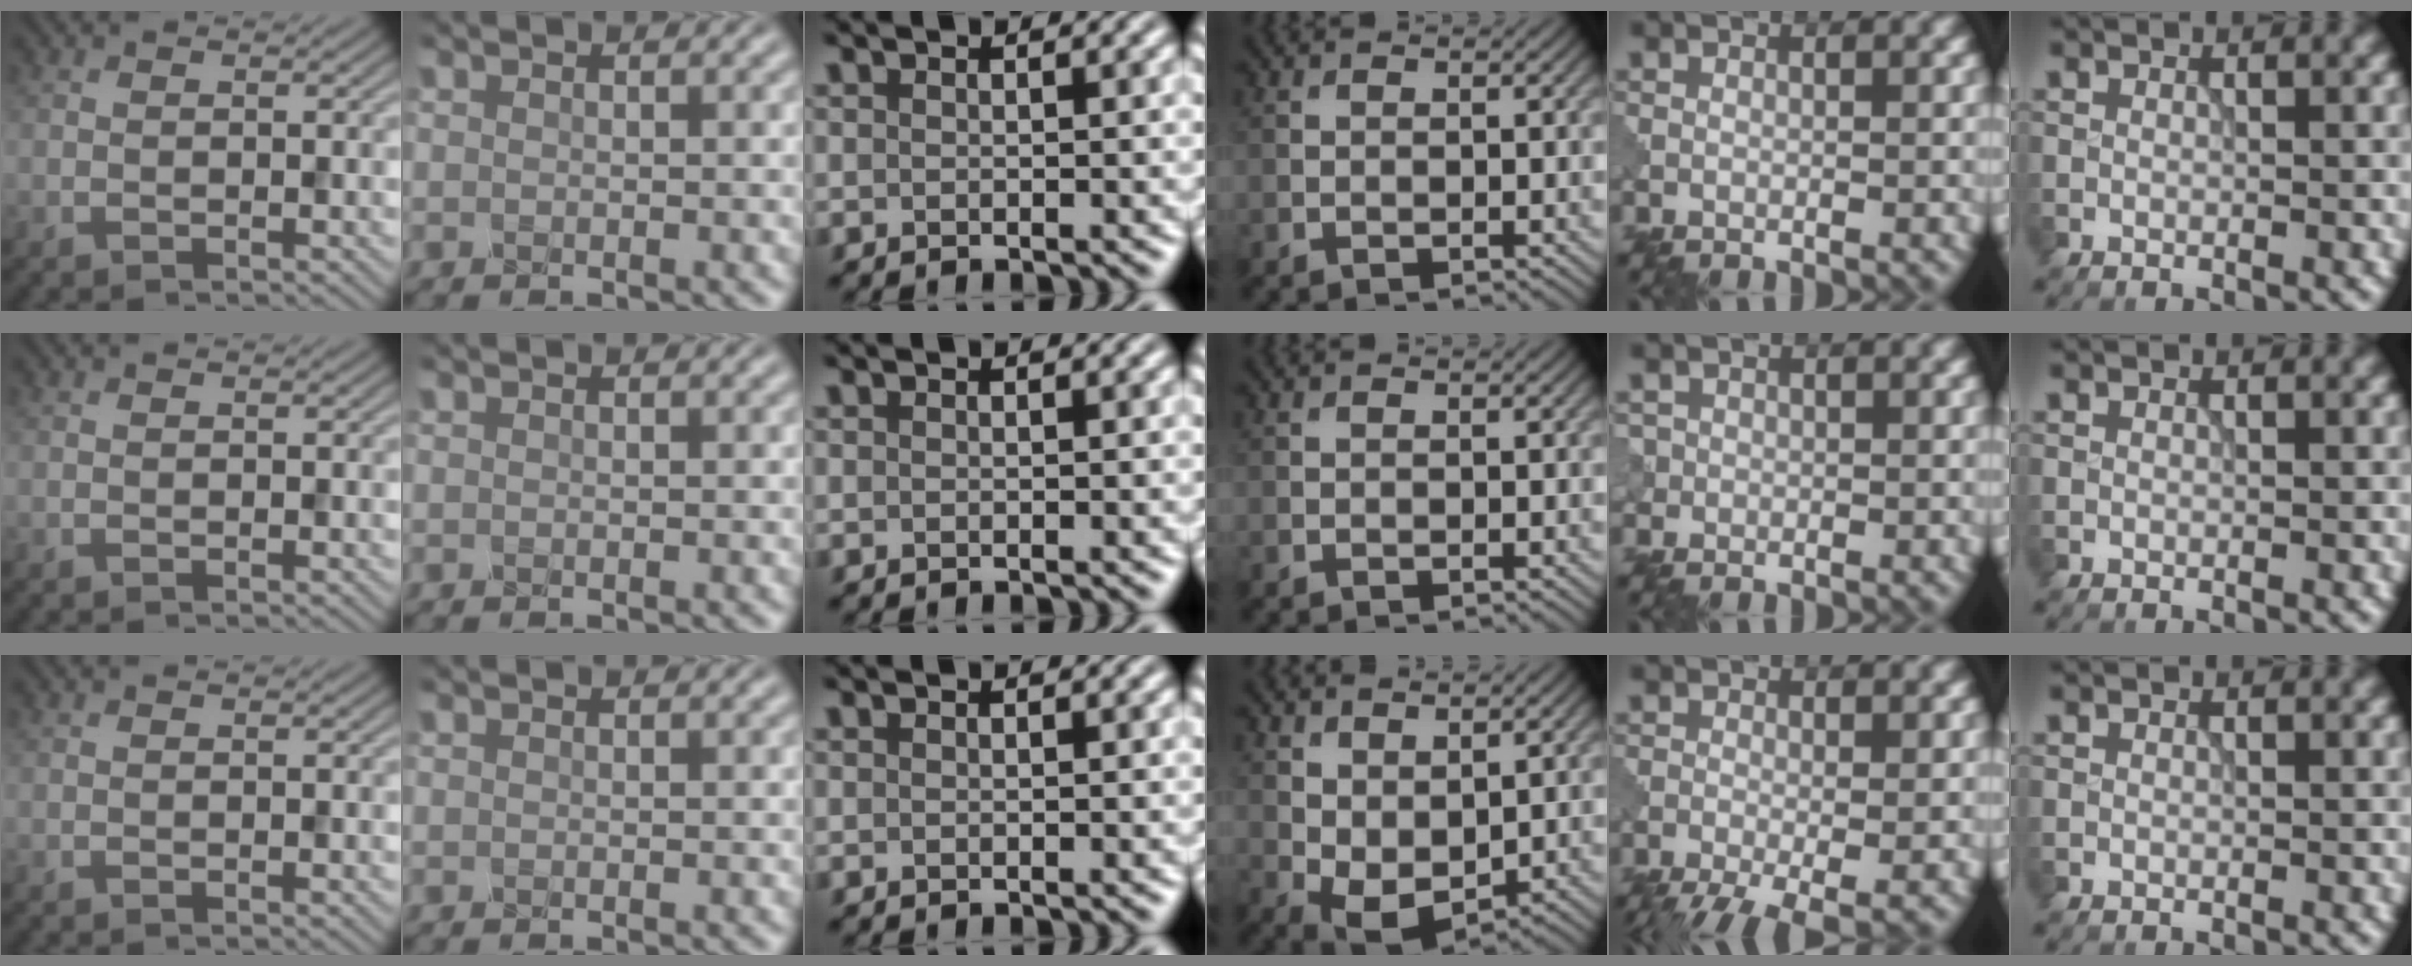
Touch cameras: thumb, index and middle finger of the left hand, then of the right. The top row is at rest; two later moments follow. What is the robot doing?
{"motion": "squeeze", "object": "foam earplug"}